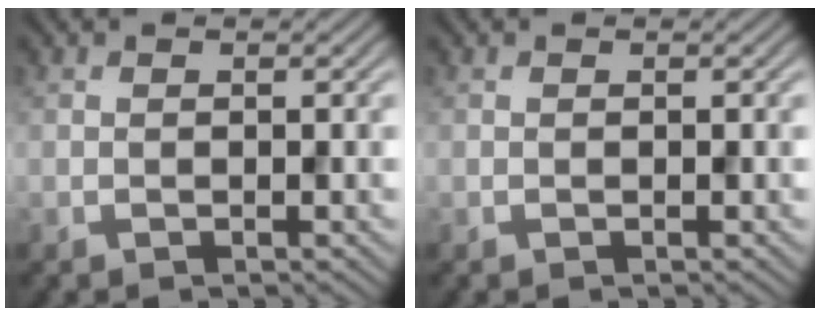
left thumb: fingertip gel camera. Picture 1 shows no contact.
{"total": 0.0}